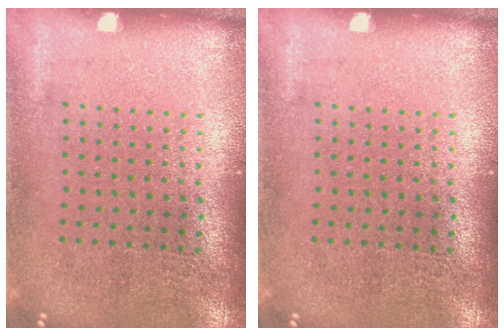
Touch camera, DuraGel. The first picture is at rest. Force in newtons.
{"total": 0.0}